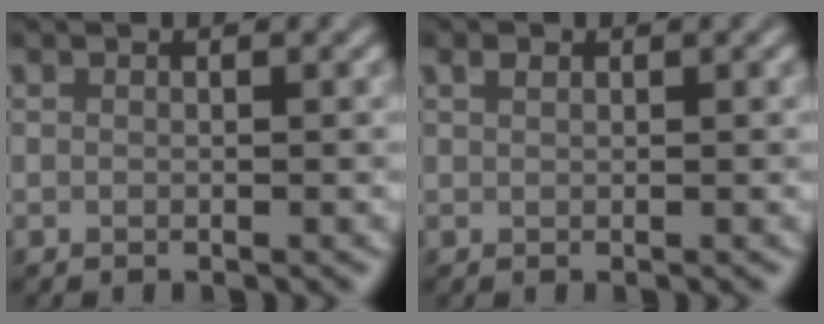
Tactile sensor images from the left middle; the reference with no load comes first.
{"total": 0.7, "force": [0.4, 0.4, 0.3], "torque": [-0.008, 0.001, 0.008]}